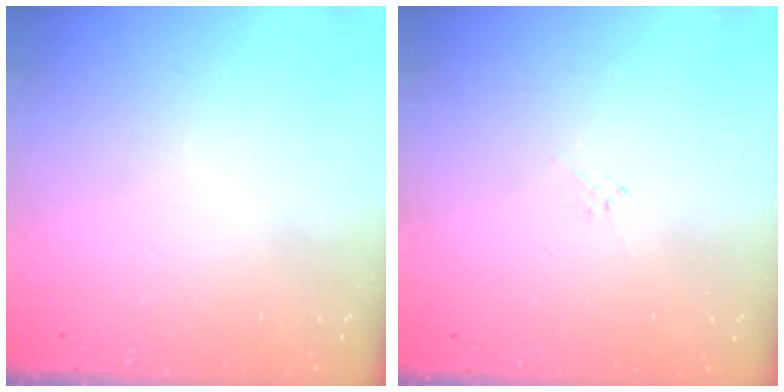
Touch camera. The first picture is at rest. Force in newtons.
{"total": 2.1, "press": 2.0, "slide": 0.6}